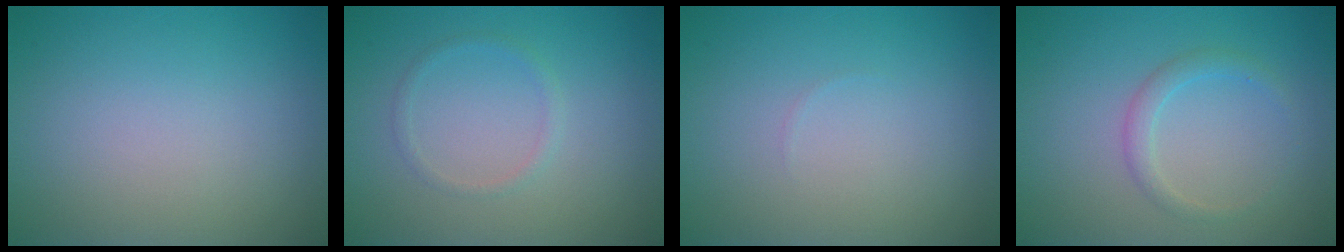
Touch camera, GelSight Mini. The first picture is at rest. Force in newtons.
{"total": 1.0, "press": 0.9, "slide": 0.0}
{"total": 0.0}
{"total": 1.6, "press": 1.6, "slide": 0.1}